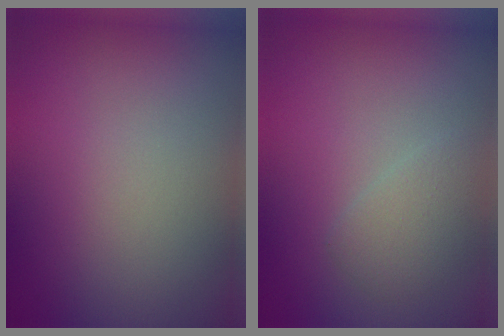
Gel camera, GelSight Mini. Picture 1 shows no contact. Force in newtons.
{"total": 1.7, "press": 1.7, "slide": 0.1}